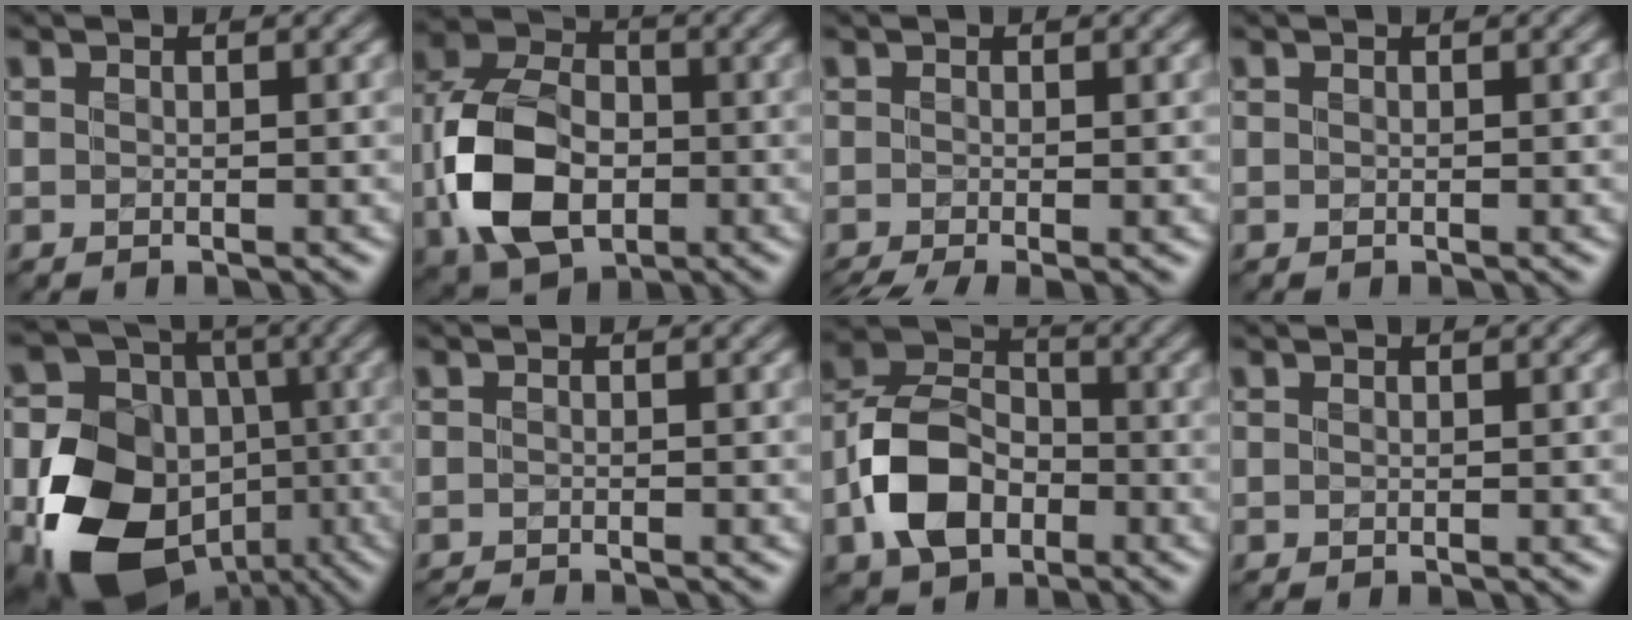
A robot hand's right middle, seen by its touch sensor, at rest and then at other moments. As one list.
[{"total": 9.9, "force": [-2.2, 6.8, 6.9], "torque": [-0.157, -0.001, -0.054]}, {"total": 2.8, "force": [-1.8, 0.6, 2.1], "torque": [-0.033, -0.013, -0.033]}, {"total": 0.0}, {"total": 15.2, "force": [-4.9, 12.4, 7.2], "torque": [-0.154, -0.023, -0.084]}, {"total": 1.7, "force": [-1.7, 0.1, 0.4], "torque": [-0.004, -0.010, -0.033]}, {"total": 7.5, "force": [-2.7, 5.4, 4.5], "torque": [-0.092, 0.009, -0.065]}, {"total": 0.0}]